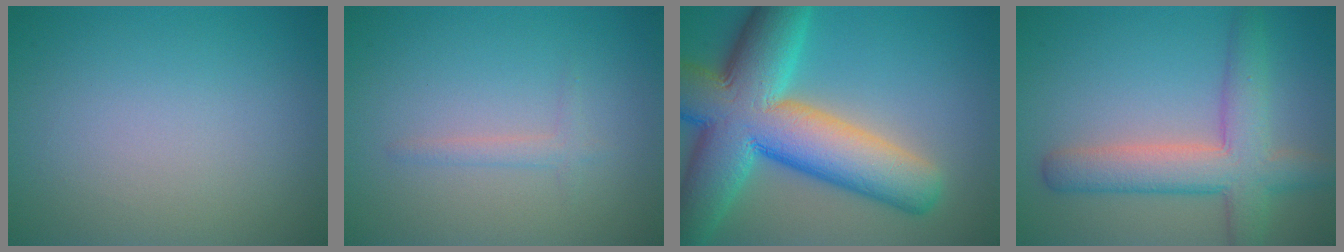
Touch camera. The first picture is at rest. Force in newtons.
{"total": 1.2, "press": 1.2, "slide": 0.0}
{"total": 14.3, "press": 14.2, "slide": 0.6}
{"total": 6.2, "press": 6.2, "slide": 0.2}